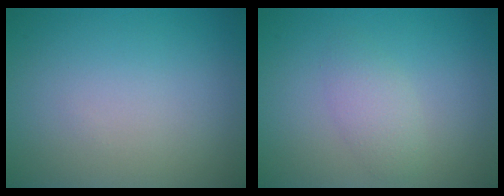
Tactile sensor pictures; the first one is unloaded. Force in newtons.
{"total": 2.0, "press": 2.0, "slide": 0.1}